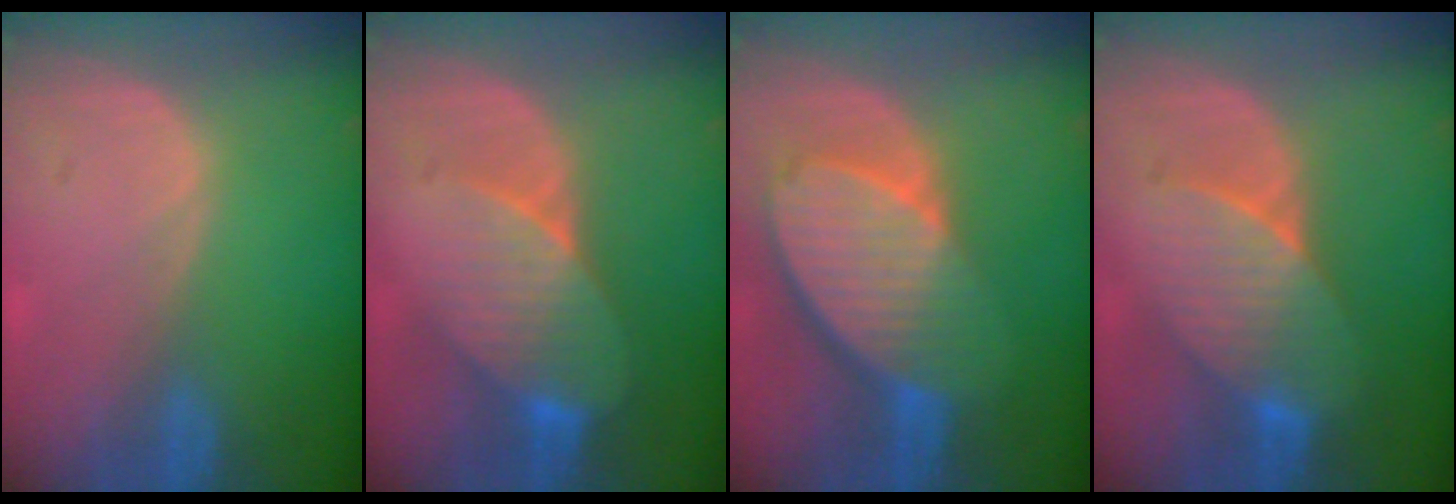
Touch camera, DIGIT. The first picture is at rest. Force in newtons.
{"total": 8.4, "press": 7.5, "slide": 3.8}
{"total": 10.3, "press": 9.0, "slide": 5.1}
{"total": 7.3, "press": 7.2, "slide": 1.2}